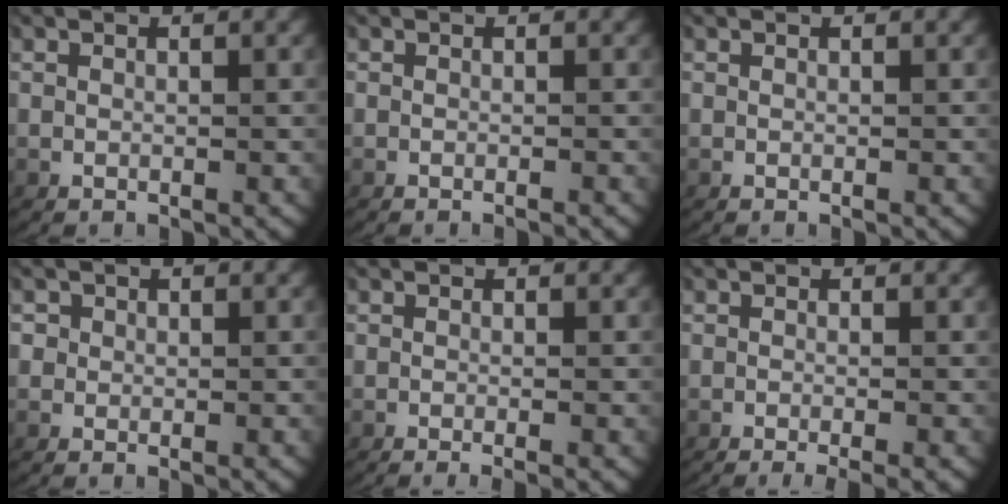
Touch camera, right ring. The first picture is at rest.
{"total": 0.9, "force": [-0.8, 0.1, 0.4], "torque": [0.001, 0.005, -0.014]}
{"total": 0.0}
{"total": 1.7, "force": [0.2, 1.7, 0.5], "torque": [-0.018, -0.004, 0.001]}
{"total": 2.0, "force": [-1.5, 0.3, 1.3], "torque": [-0.010, 0.001, -0.024]}
{"total": 3.7, "force": [-2.9, 0.8, 2.2], "torque": [-0.017, -0.002, -0.043]}